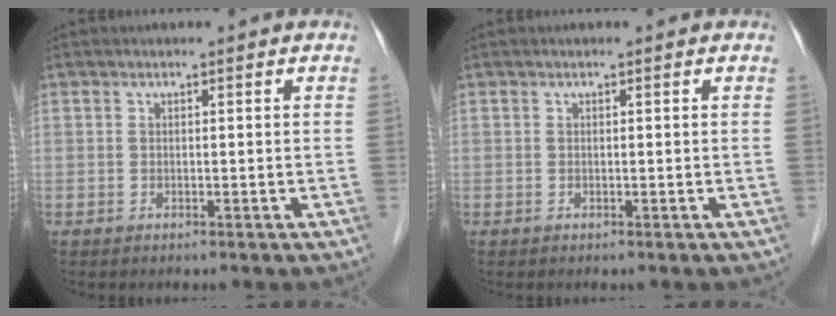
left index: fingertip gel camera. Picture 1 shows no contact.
{"total": 0.0}